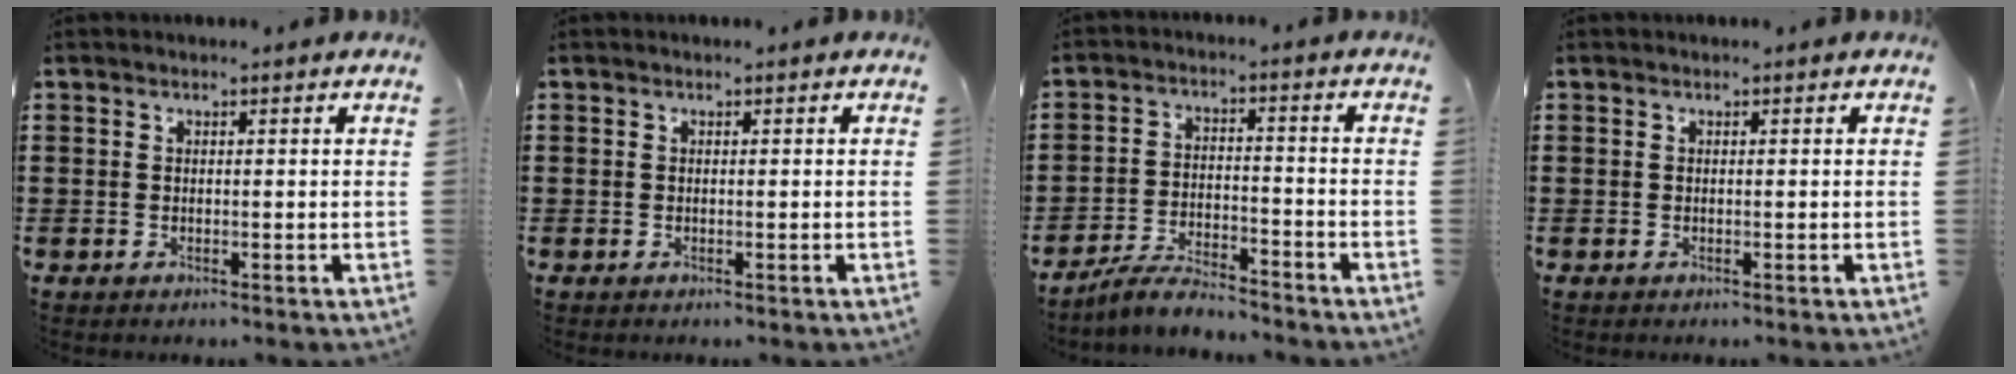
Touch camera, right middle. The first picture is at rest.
{"total": 0.0}
{"total": 5.3, "force": [-5.1, 0.6, 1.6], "torque": [-0.042, 0.001, -0.103]}
{"total": 0.0}